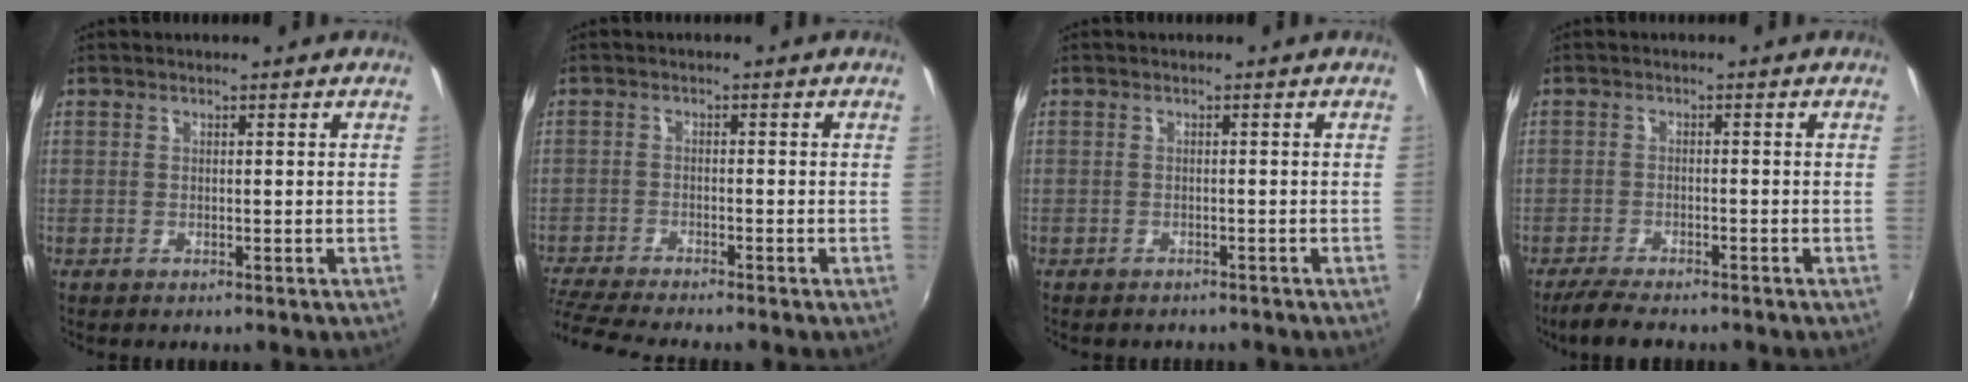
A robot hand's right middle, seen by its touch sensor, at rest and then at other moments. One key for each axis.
{"total": 7.8, "fx": -7.2, "fy": -0.2, "fz": 3.1, "tx": -0.089, "ty": -0.029, "tz": -0.128}
{"total": 2.2, "fx": -2.0, "fy": 0.8, "fz": 0.6, "tx": -0.016, "ty": -0.013, "tz": -0.026}
{"total": 5.5, "fx": -4.6, "fy": 1.1, "fz": 2.7, "tx": -0.071, "ty": -0.017, "tz": -0.082}